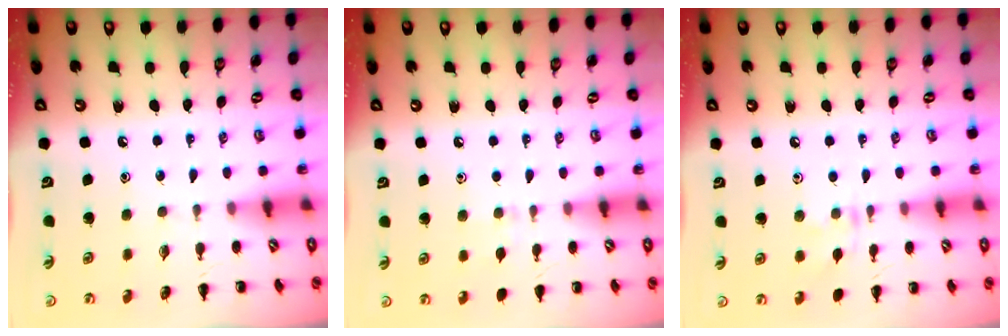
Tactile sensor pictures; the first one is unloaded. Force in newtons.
{"total": 5.8, "press": 5.4, "slide": 2.3}
{"total": 8.3, "press": 8.1, "slide": 1.5}